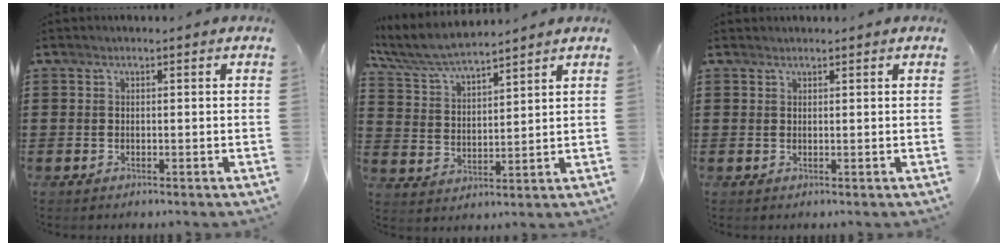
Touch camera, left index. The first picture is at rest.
{"total": 6.6, "force": [6.1, 0.6, 2.5], "torque": [-0.071, -0.026, 0.107]}
{"total": 0.7, "force": [0.7, 0.2, 0.0], "torque": [-0.002, 0.000, 0.014]}